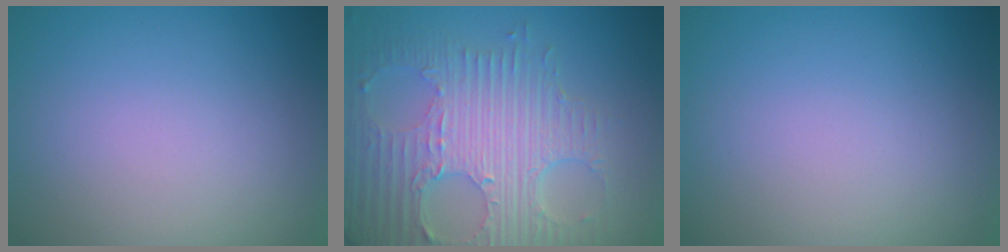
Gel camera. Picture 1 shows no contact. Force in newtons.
{"total": 8.1, "press": 5.8, "slide": 5.7}
{"total": 0.0}